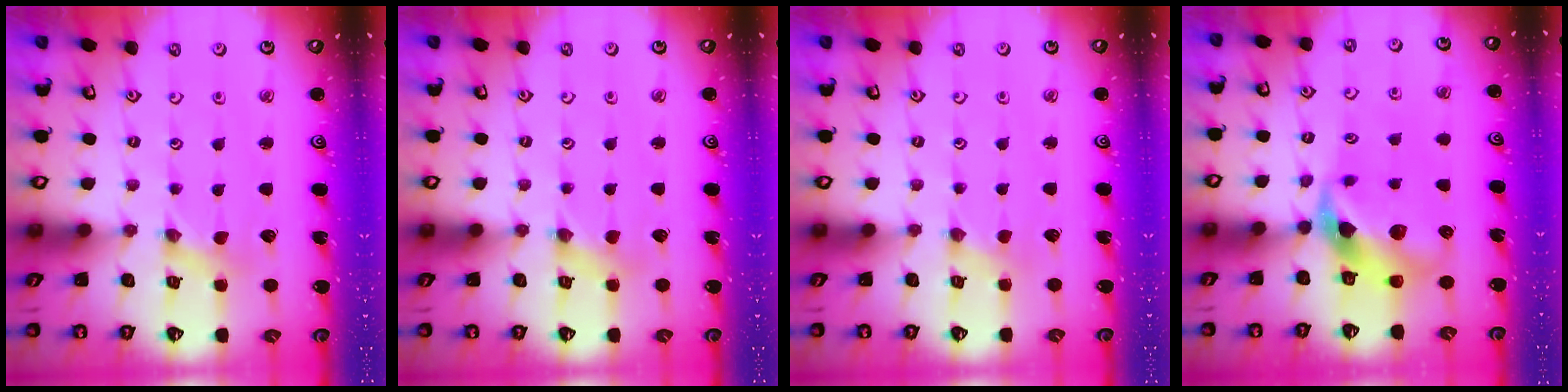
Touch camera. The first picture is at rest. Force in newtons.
{"total": 2.5, "press": 2.5, "slide": 0.3}
{"total": 0.0}
{"total": 10.4, "press": 10.3, "slide": 1.2}